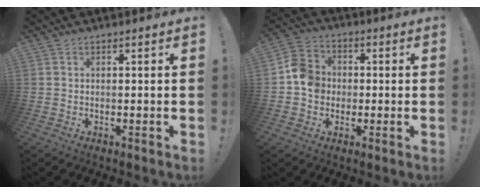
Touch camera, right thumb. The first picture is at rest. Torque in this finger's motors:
{"motor_torque": [0.52, 0.95, 0.39, -0.41, 0.00]}